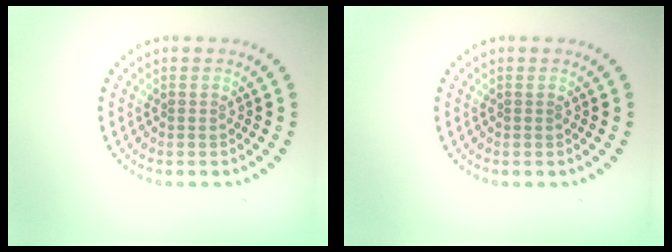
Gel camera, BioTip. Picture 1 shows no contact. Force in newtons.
{"total": 0.0}